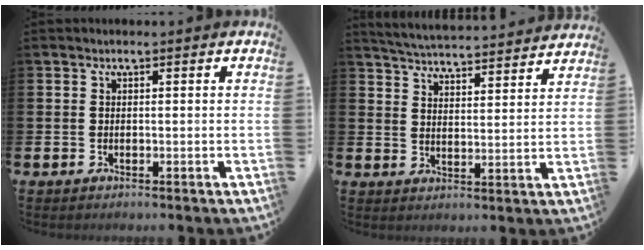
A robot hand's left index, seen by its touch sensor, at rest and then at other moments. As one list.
[{"total": 5.2, "force": [5.2, 0.1, 0.4], "torque": [-0.034, -0.040, 0.091]}]